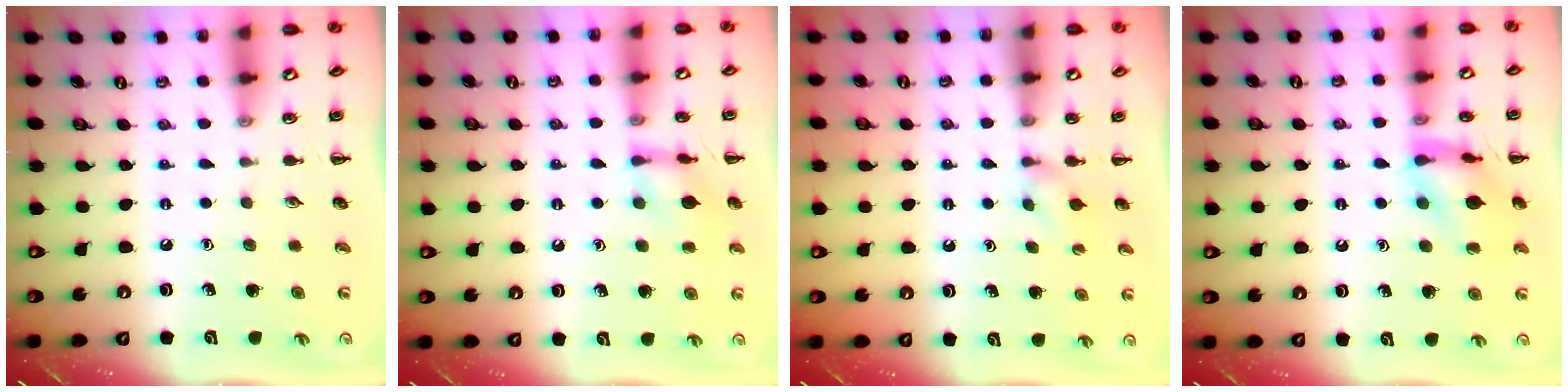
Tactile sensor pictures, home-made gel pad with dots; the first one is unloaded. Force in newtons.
{"total": 9.5, "press": 9.5, "slide": 0.5}
{"total": 2.9, "press": 2.7, "slide": 1.0}
{"total": 13.0, "press": 12.9, "slide": 1.2}